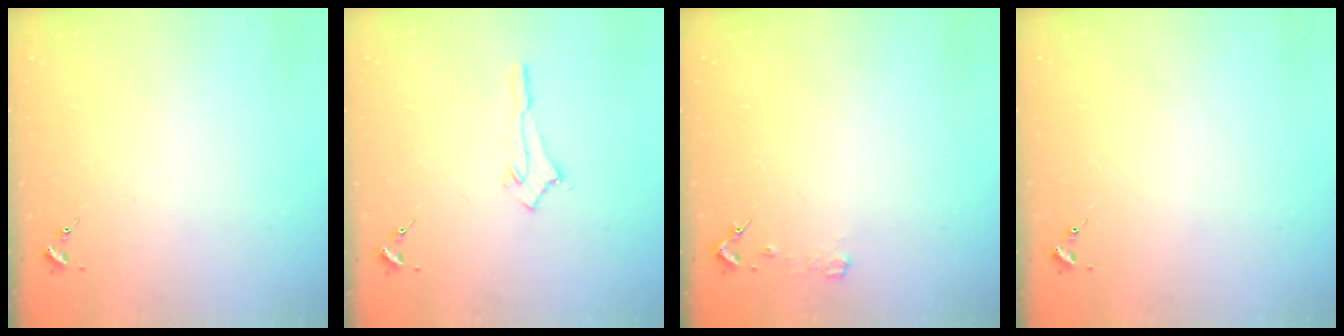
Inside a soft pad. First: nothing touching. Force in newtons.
{"total": 2.6, "press": 2.6, "slide": 0.2}
{"total": 2.3, "press": 2.3, "slide": 0.3}
{"total": 0.0}